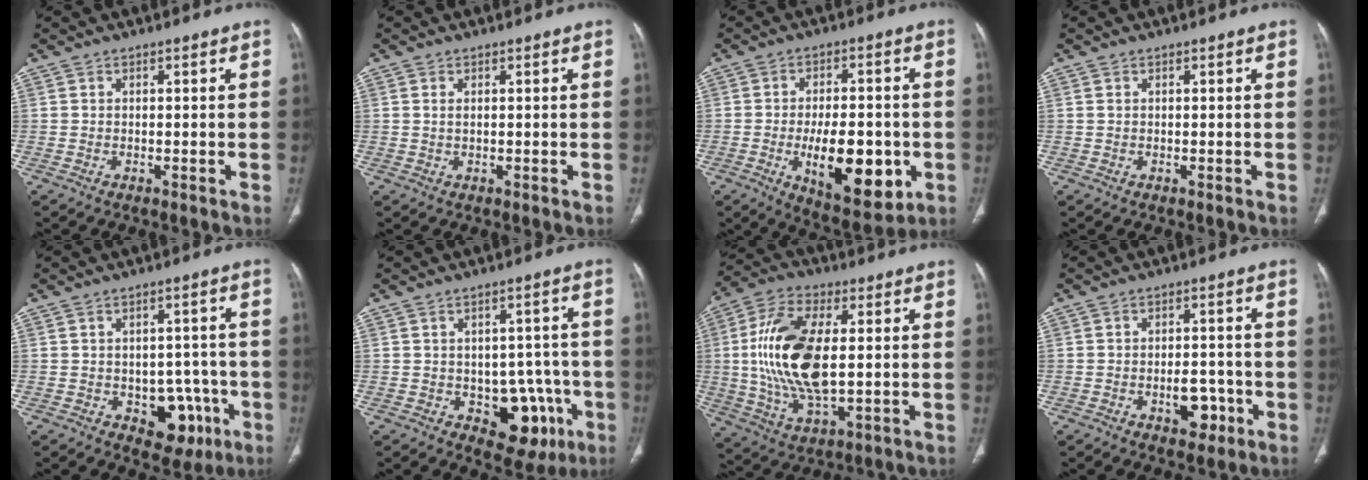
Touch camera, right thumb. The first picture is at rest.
{"total": 0.8, "force": [0.3, 0.4, 0.7], "torque": [-0.016, 0.001, 0.007]}
{"total": 15.7, "force": [-3.9, 7.2, 13.4], "torque": [-0.178, 0.001, -0.044]}
{"total": 0.0}
{"total": 8.9, "force": [-3.4, 6.1, 5.5], "torque": [-0.029, 0.023, -0.033]}
{"total": 11.1, "force": [-3.9, 7.2, 7.5], "torque": [-0.047, 0.024, -0.037]}
{"total": 18.4, "force": [1.2, 8.9, 16.1], "torque": [-0.322, -0.002, 0.024]}
{"total": 5.9, "force": [-2.3, 3.6, 4.0], "torque": [-0.033, 0.016, -0.027]}